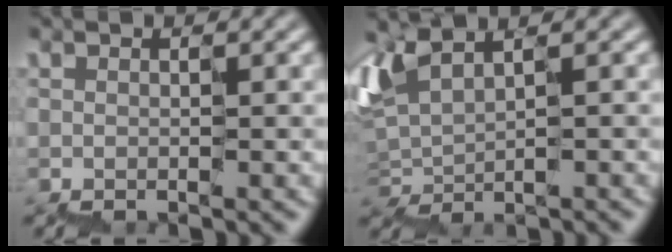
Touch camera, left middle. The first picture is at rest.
{"total": 3.0, "force": [1.5, 1.3, 2.2], "torque": [-0.058, 0.000, 0.028]}